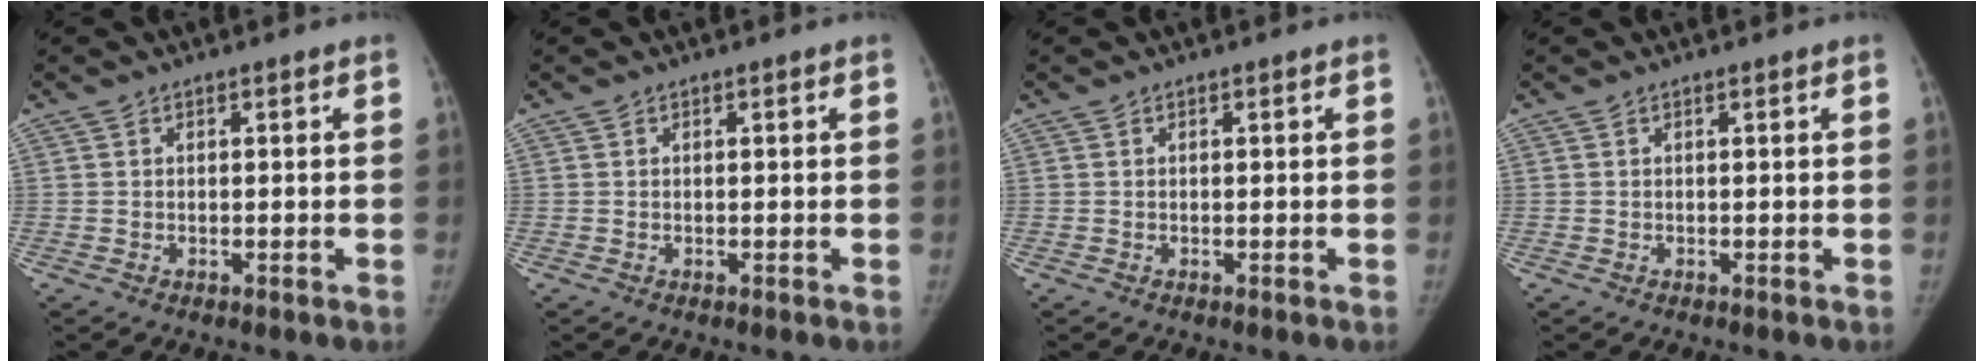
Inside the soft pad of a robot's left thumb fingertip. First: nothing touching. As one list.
[{"total": 0.0}, {"total": 0.0}, {"total": 0.0}]